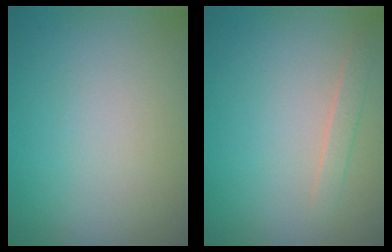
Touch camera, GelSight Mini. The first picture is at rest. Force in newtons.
{"total": 1.1, "press": 1.1, "slide": 0.1}